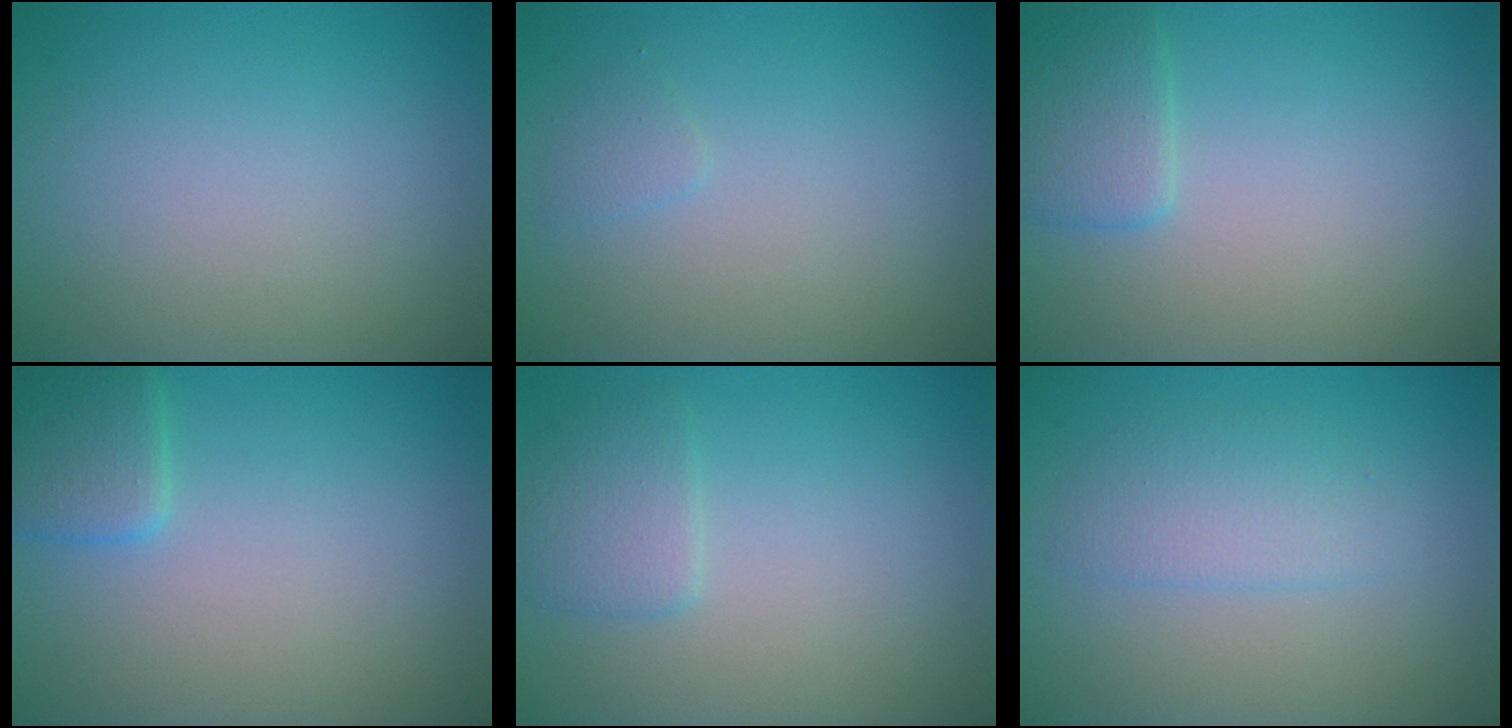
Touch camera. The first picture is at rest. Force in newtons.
{"total": 0.7, "press": 0.7, "slide": 0.0}
{"total": 2.3, "press": 2.3, "slide": 0.2}
{"total": 2.5, "press": 2.5, "slide": 0.1}
{"total": 2.0, "press": 2.0, "slide": 0.1}
{"total": 2.4, "press": 2.4, "slide": 0.0}